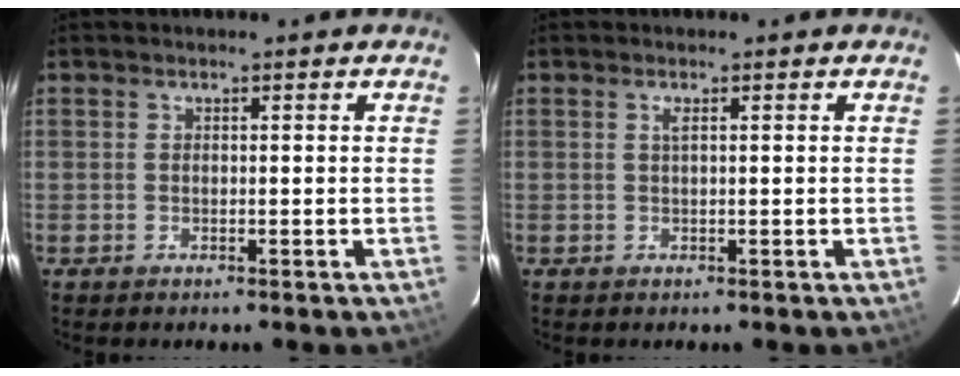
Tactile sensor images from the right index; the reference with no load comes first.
{"total": 0.8, "force": [0.4, -0.1, 0.6], "torque": [-0.011, 0.003, 0.007]}